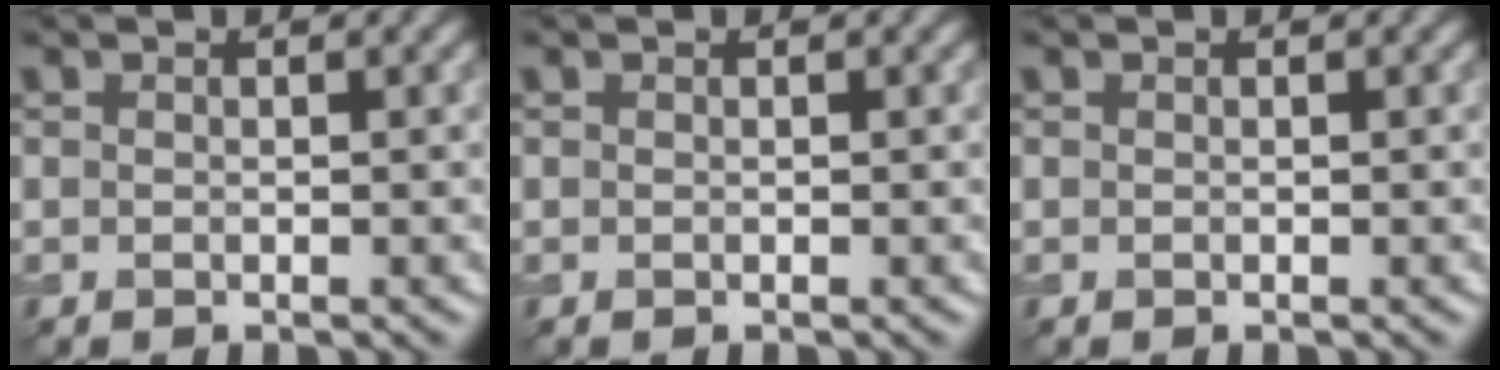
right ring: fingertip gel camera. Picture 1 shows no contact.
{"total": 0.0}
{"total": 0.0}